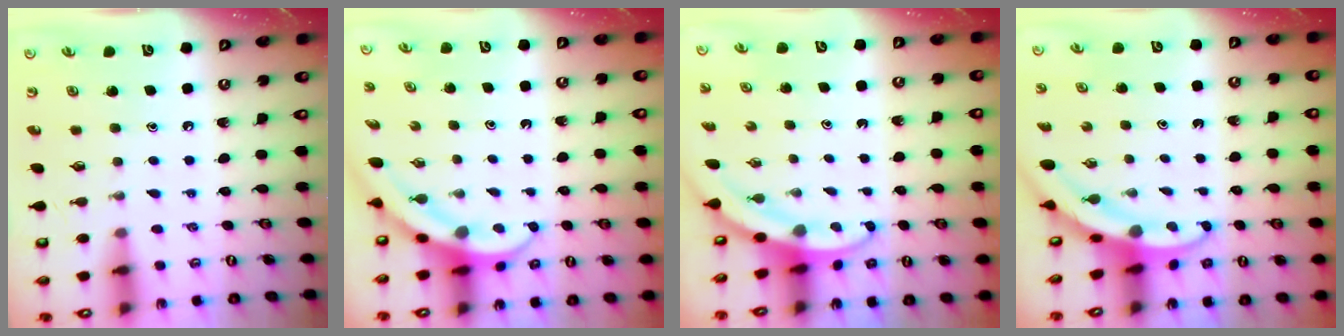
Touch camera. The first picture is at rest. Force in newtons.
{"total": 6.6, "press": 6.6, "slide": 0.5}
{"total": 3.4, "press": 3.4, "slide": 0.2}
{"total": 3.3, "press": 3.3, "slide": 0.3}